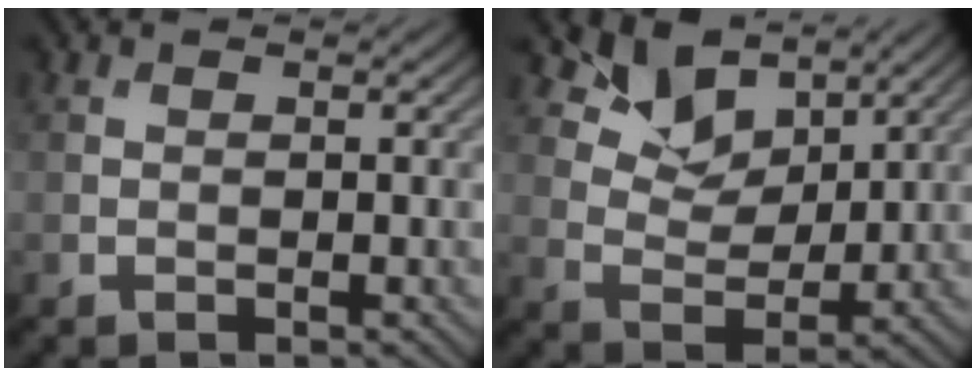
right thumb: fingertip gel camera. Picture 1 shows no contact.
{"total": 7.4, "force": [5.2, 4.2, 3.3], "torque": [-0.067, -0.007, 0.097]}